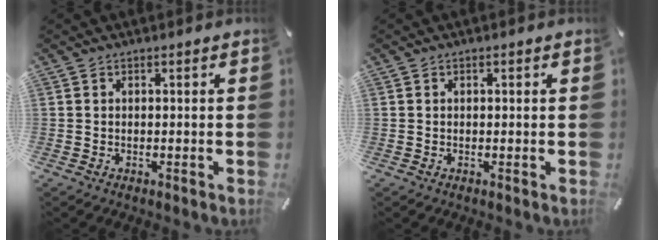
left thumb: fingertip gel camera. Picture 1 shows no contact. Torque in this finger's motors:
{"motor_torque": [0.11, 0.11, 0.07, -0.05, -0.01]}